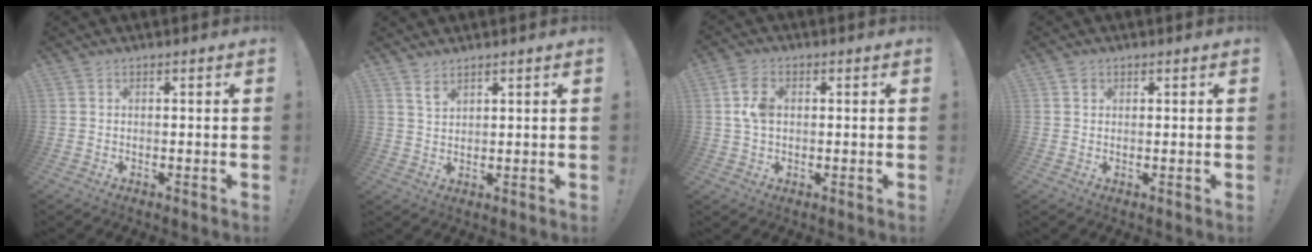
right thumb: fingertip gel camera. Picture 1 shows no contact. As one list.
[{"total": 3.0, "force": [2.4, 1.0, 1.5], "torque": [-0.021, -0.019, 0.041]}, {"total": 6.8, "force": [1.0, 4.5, 5.1], "torque": [-0.101, 0.007, 0.019]}, {"total": 1.0, "force": [0.6, 0.7, 0.2], "torque": [0.001, -0.001, 0.012]}]